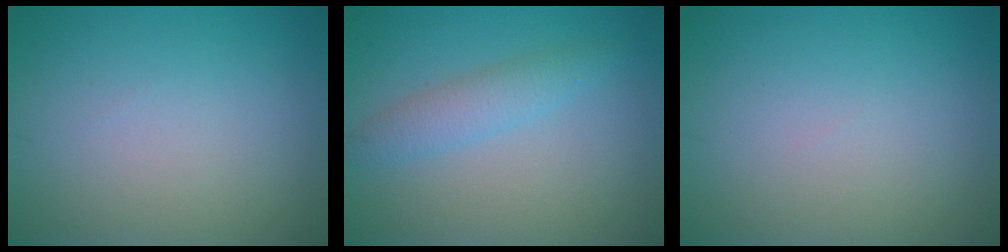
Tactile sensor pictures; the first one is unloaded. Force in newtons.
{"total": 2.5, "press": 2.5, "slide": 0.1}
{"total": 0.0}